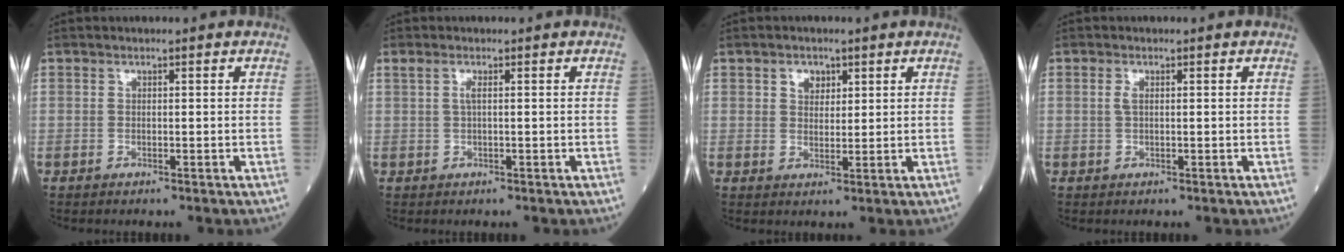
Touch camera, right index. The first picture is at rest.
{"total": 1.0, "force": [0.3, 0.0, 1.0], "torque": [-0.030, 0.008, 0.007]}
{"total": 2.7, "force": [1.4, 1.9, 1.3], "torque": [-0.021, 0.004, 0.022]}
{"total": 1.1, "force": [0.2, 0.4, 1.0], "torque": [-0.024, 0.000, 0.004]}